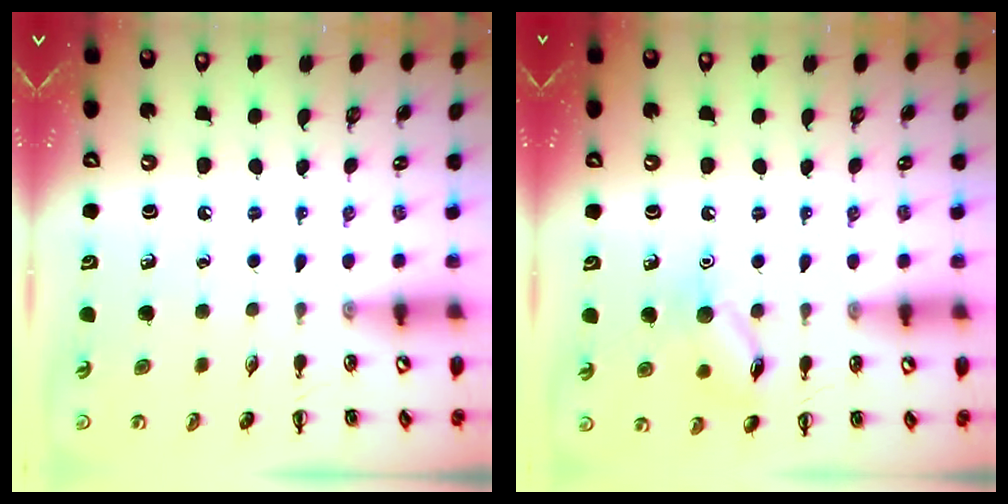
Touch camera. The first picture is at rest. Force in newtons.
{"total": 10.3, "press": 10.2, "slide": 0.7}